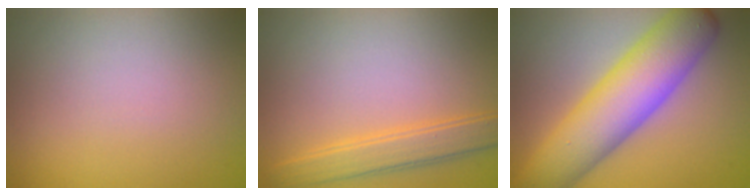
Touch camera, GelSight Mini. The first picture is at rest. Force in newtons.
{"total": 2.4, "press": 2.4, "slide": 0.2}
{"total": 9.3, "press": 9.3, "slide": 0.2}